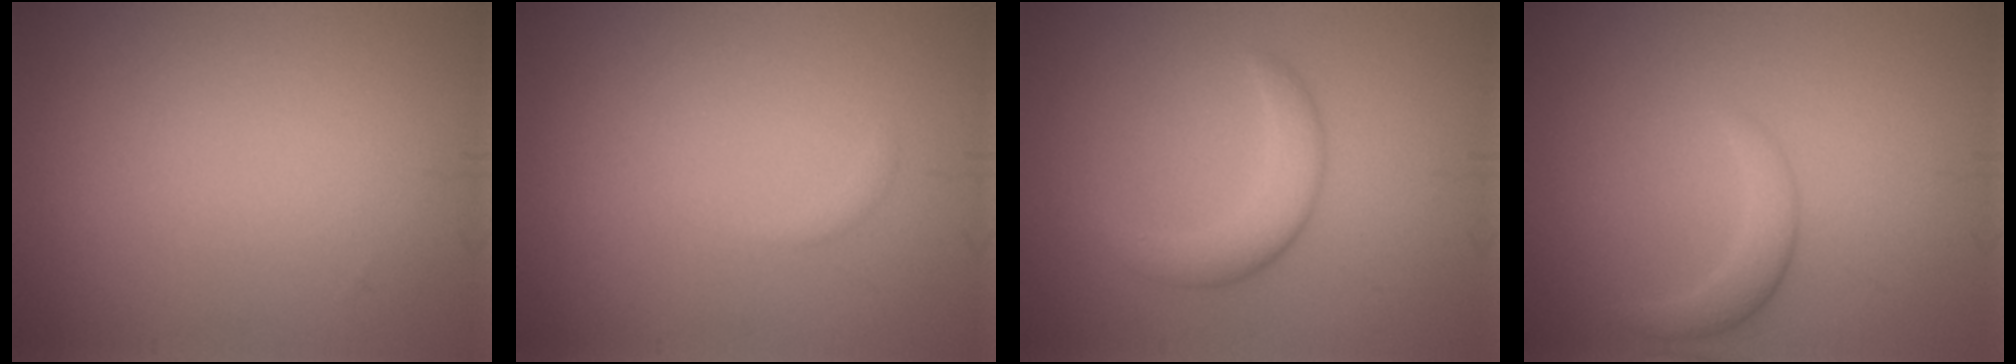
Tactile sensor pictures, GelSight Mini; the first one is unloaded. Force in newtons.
{"total": 0.5, "press": 0.5, "slide": 0.1}
{"total": 2.9, "press": 2.9, "slide": 0.2}
{"total": 1.7, "press": 1.7, "slide": 0.1}